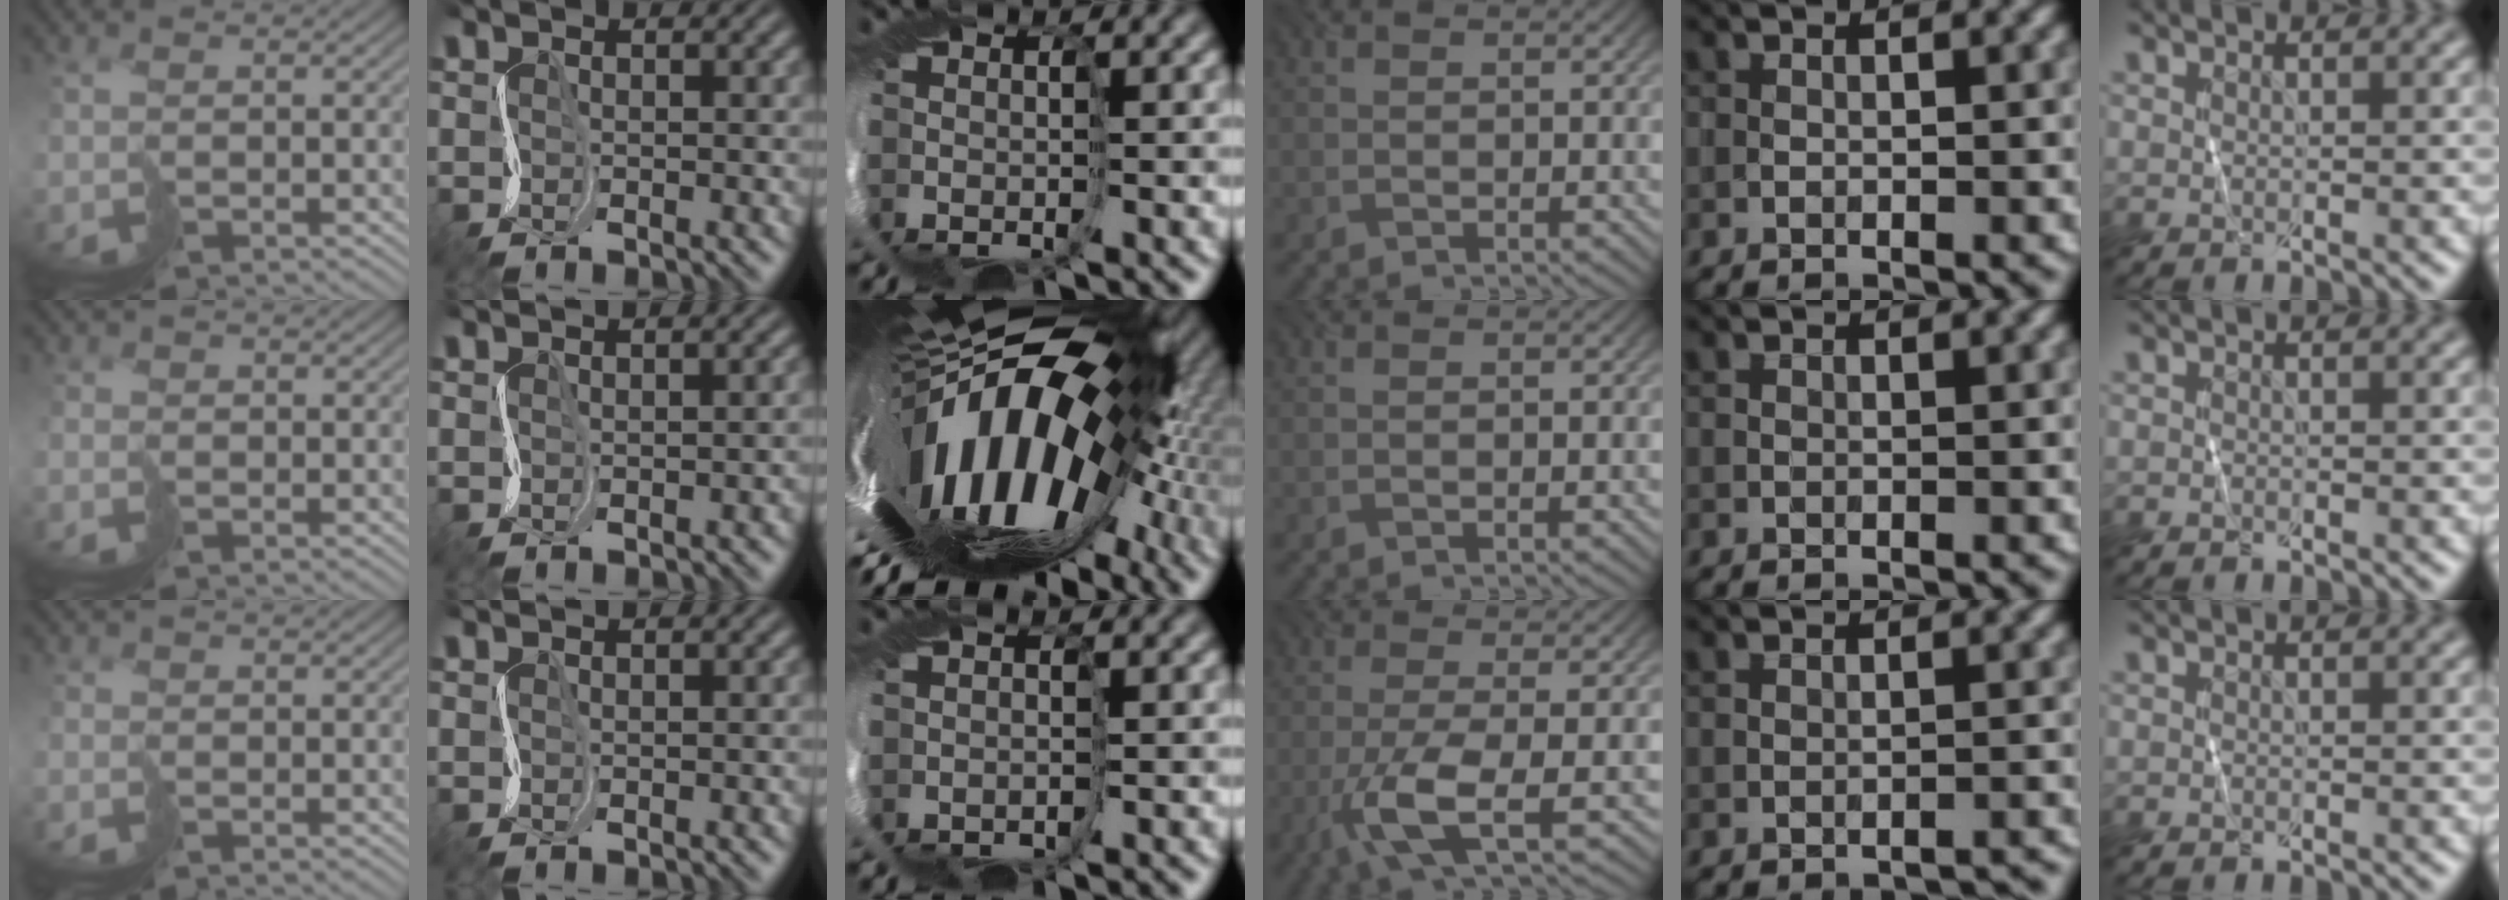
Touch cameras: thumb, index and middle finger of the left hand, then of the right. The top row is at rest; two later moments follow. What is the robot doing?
{"motion": "cut", "object": "tape"}